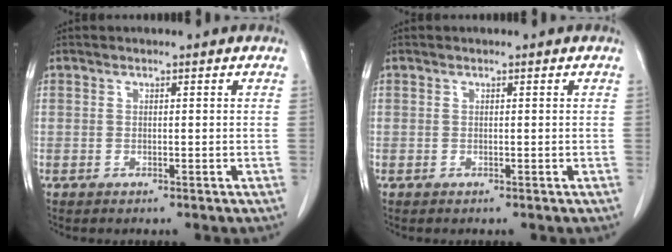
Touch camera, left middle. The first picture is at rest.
{"total": 0.0}